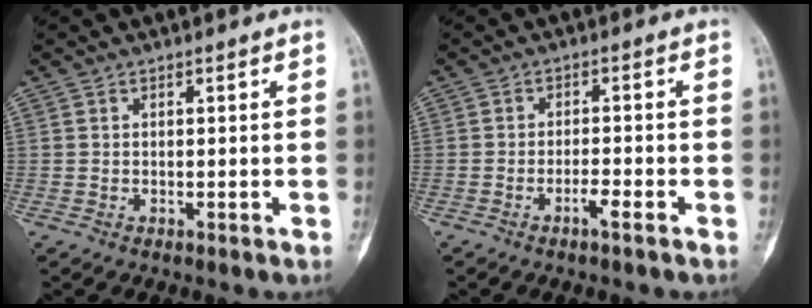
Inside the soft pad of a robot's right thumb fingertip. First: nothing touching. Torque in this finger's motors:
{"motor_torque": [-0.19, -0.05, -0.36, -0.05, 0.00]}